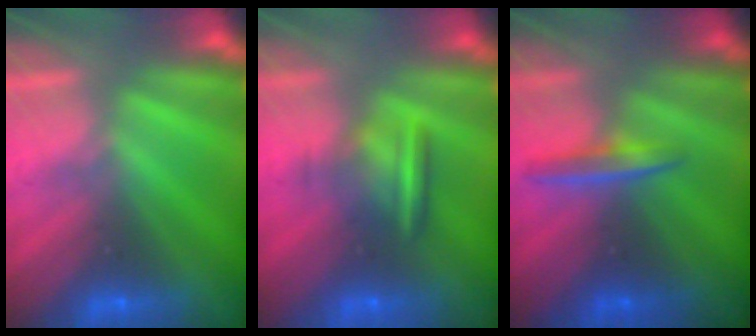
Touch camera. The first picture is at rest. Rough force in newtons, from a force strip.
{"total": 8.7}
{"total": 1.5}